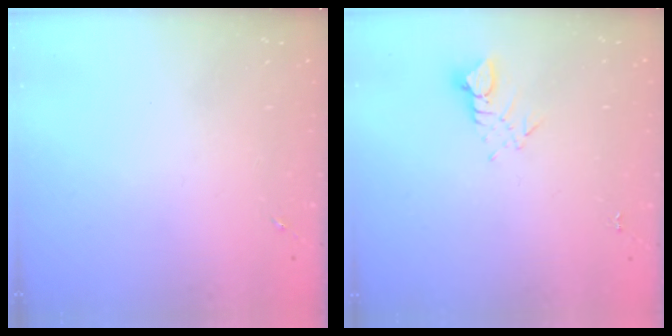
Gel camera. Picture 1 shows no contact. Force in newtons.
{"total": 3.1, "press": 3.1, "slide": 0.1}